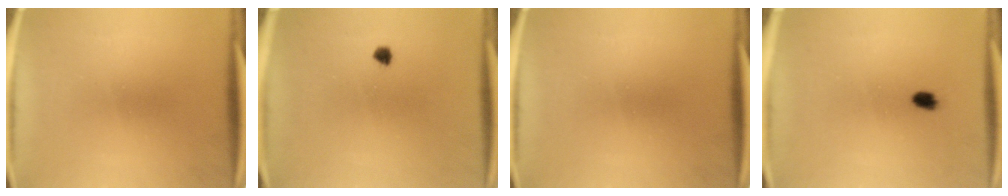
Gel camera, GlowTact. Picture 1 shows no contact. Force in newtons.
{"total": 1.3}
{"total": 0.0}
{"total": 2.7}